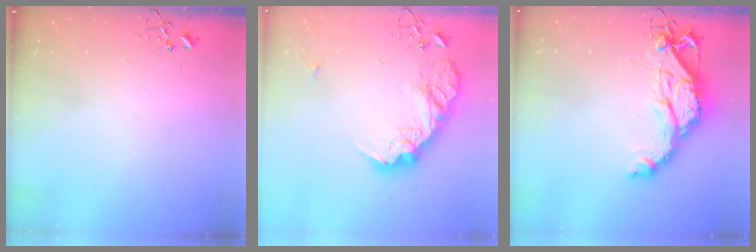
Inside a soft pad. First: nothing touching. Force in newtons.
{"total": 18.5, "press": 18.5, "slide": 0.6}
{"total": 15.7, "press": 15.6, "slide": 1.4}